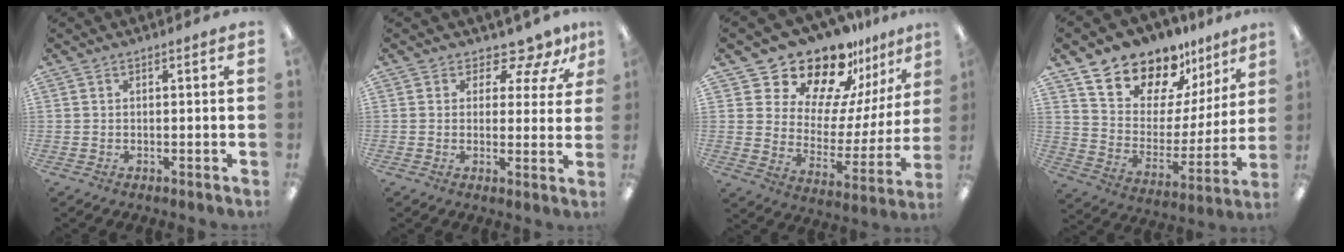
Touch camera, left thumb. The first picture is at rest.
{"total": 7.0, "force": [5.4, 3.1, 3.1], "torque": [-0.044, -0.039, 0.096]}
{"total": 19.5, "force": [16.9, 8.0, 5.7], "torque": [-0.105, -0.138, 0.297]}
{"total": 14.7, "force": [12.7, 6.8, 2.6], "torque": [-0.073, -0.109, 0.237]}